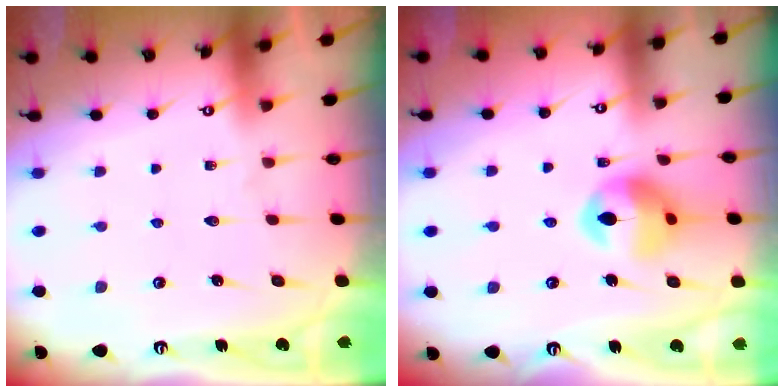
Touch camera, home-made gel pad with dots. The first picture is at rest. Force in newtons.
{"total": 12.8, "press": 12.7, "slide": 1.3}